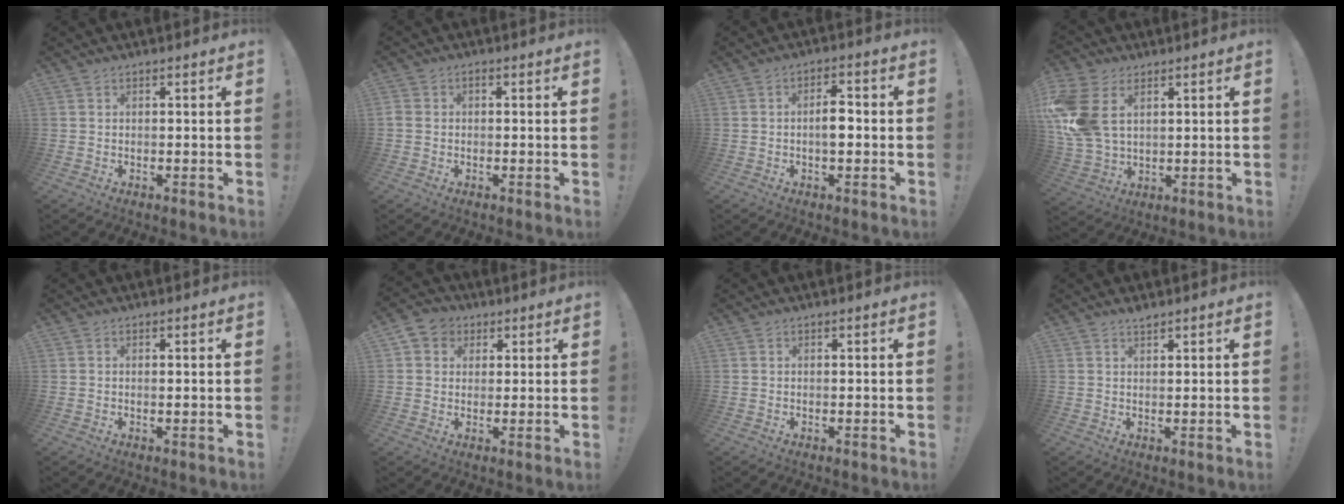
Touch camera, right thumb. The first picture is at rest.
{"total": 2.3, "force": [-0.9, 1.8, 1.1], "torque": [-0.016, 0.009, -0.016]}
{"total": 5.8, "force": [-1.0, 3.0, 4.9], "torque": [-0.079, 0.009, -0.022]}
{"total": 15.5, "force": [4.6, 10.4, 10.6], "torque": [-0.208, -0.016, 0.088]}
{"total": 0.9, "force": [0.2, -0.1, 0.8], "torque": [-0.001, -0.007, 0.001]}
{"total": 5.7, "force": [1.7, 5.2, 1.7], "torque": [-0.021, -0.004, 0.033]}
{"total": 0.0}
{"total": 1.8, "force": [1.7, 0.2, 0.6], "torque": [-0.006, -0.009, 0.030]}